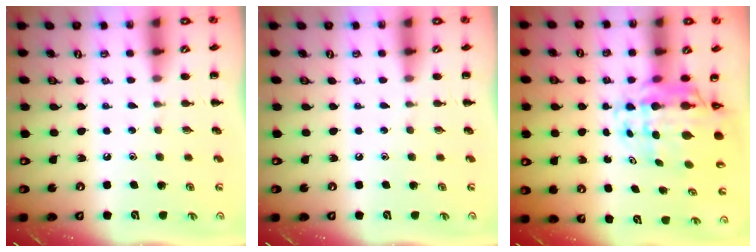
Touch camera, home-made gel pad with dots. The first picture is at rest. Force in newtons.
{"total": 0.0}
{"total": 9.1, "press": 8.7, "slide": 2.7}